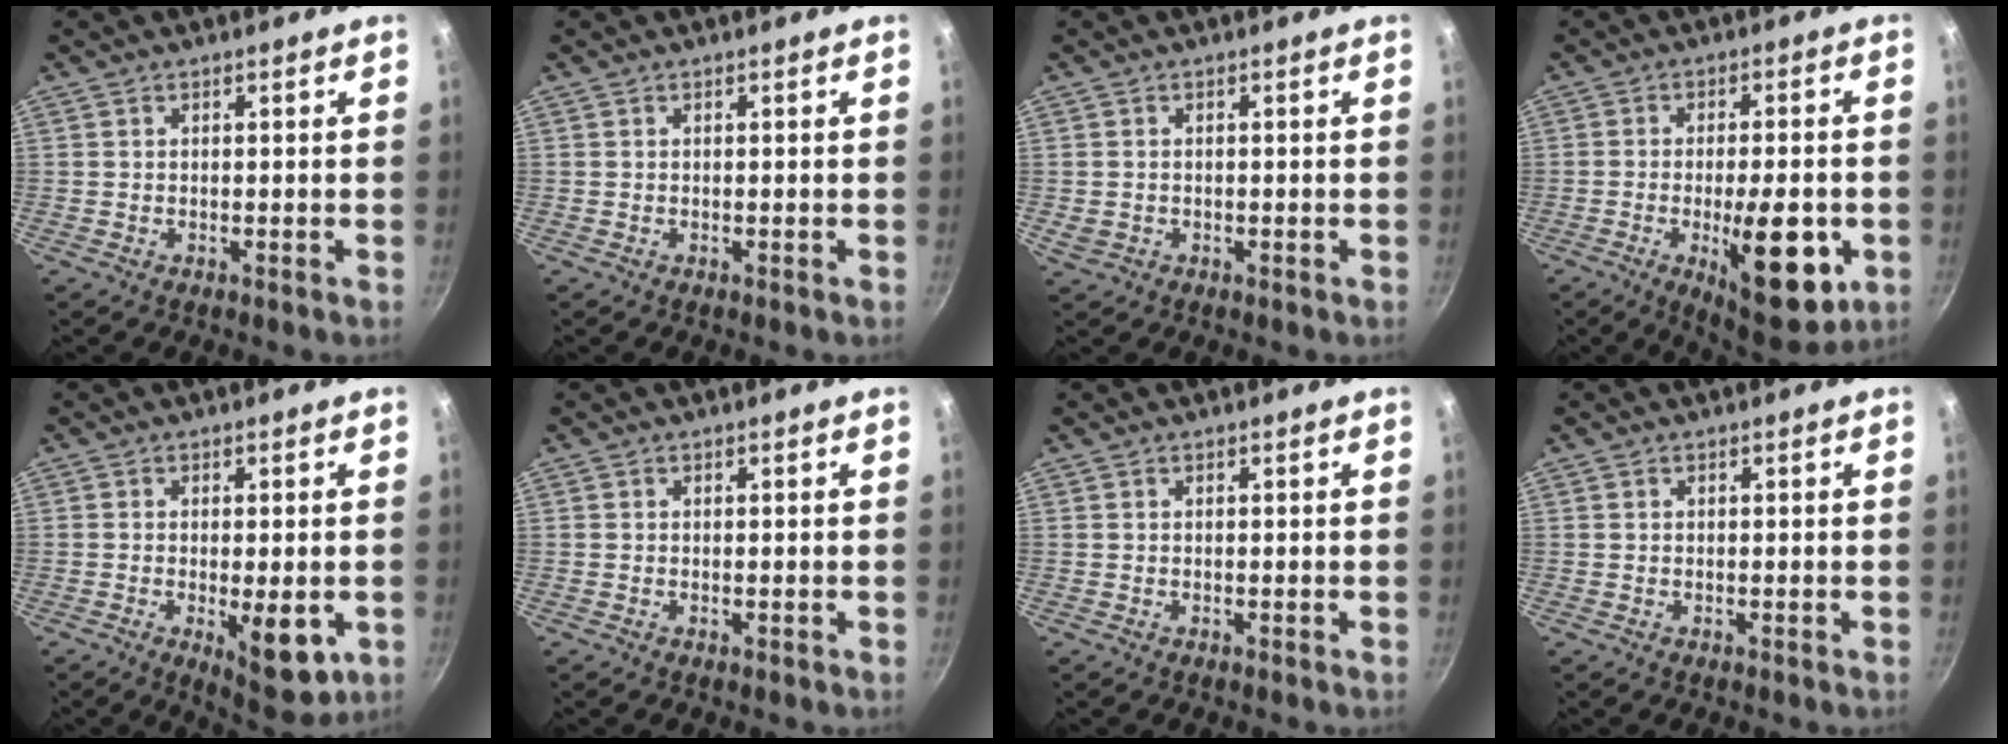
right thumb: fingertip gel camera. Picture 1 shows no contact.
{"total": 0.0}
{"total": 1.7, "force": [-0.3, 1.3, 1.0], "torque": [-0.018, 0.001, -0.001]}
{"total": 16.1, "force": [-4.6, 5.9, 14.3], "torque": [-0.179, 0.007, -0.055]}
{"total": 9.4, "force": [-2.3, 3.5, 8.4], "torque": [-0.104, -0.005, -0.021]}
{"total": 0.0}
{"total": 0.0}
{"total": 0.0}